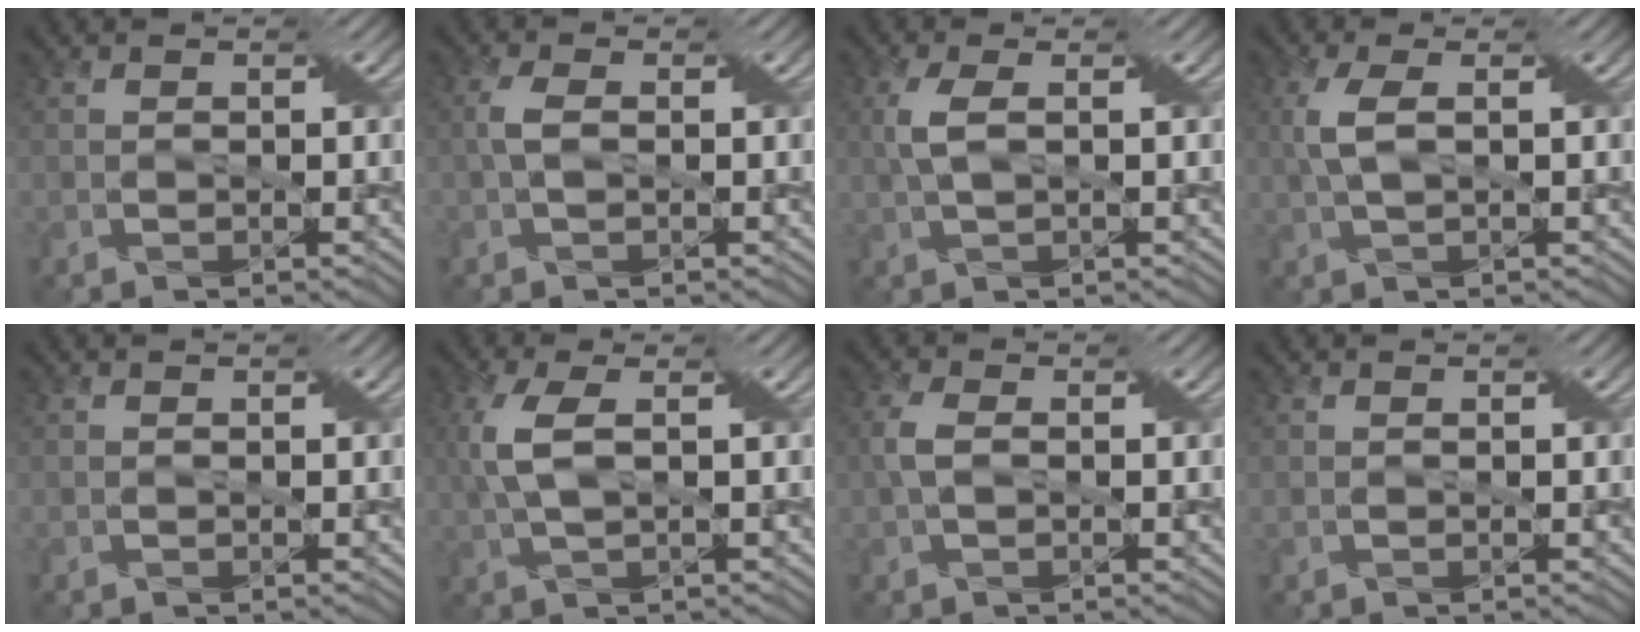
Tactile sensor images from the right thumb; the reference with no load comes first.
{"total": 2.0, "force": [0.2, 0.9, 1.7], "torque": [-0.044, 0.009, 0.002]}
{"total": 3.3, "force": [0.5, 1.0, 3.1], "torque": [-0.082, 0.010, 0.011]}
{"total": 3.8, "force": [0.6, 1.2, 3.6], "torque": [-0.093, 0.011, 0.013]}
{"total": 0.0}
{"total": 5.0, "force": [0.8, 1.7, 4.7], "torque": [-0.123, 0.010, 0.016]}
{"total": 2.7, "force": [0.1, 1.5, 2.2], "torque": [-0.058, 0.008, -0.001]}
{"total": 0.0}